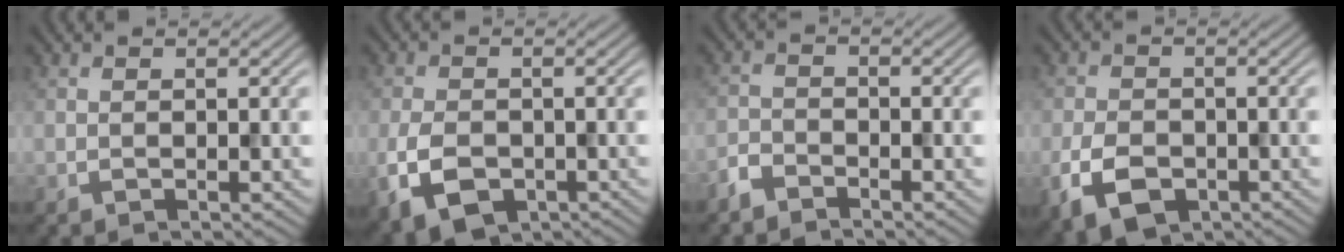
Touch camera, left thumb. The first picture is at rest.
{"total": 5.9, "force": [-2.4, 3.8, 3.9], "torque": [-0.096, -0.018, -0.047]}
{"total": 2.5, "force": [-2.2, 0.8, 0.7], "torque": [-0.016, -0.002, -0.056]}
{"total": 5.9, "force": [-2.7, 3.8, 3.6], "torque": [-0.086, -0.014, -0.055]}